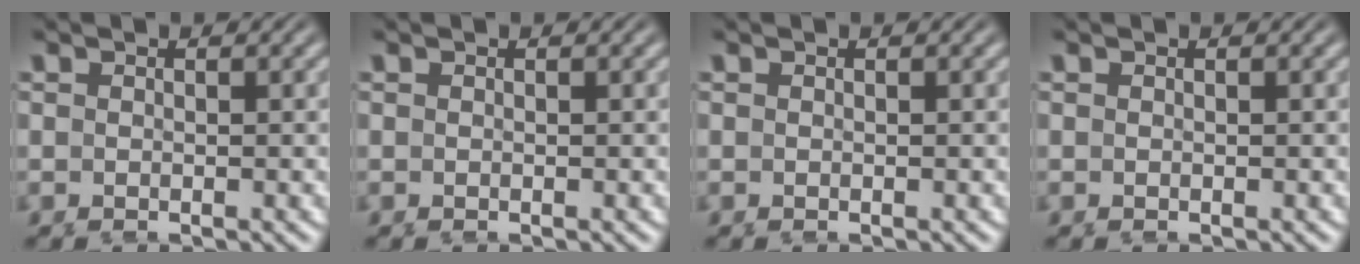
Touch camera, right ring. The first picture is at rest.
{"total": 0.0}
{"total": 0.0}
{"total": 0.0}